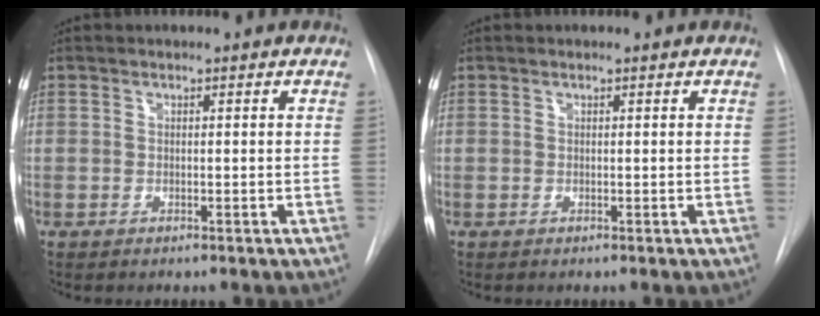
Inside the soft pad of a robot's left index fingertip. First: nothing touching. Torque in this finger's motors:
{"motor_torque": [-0.40, -0.54, 0.03, 0.02]}